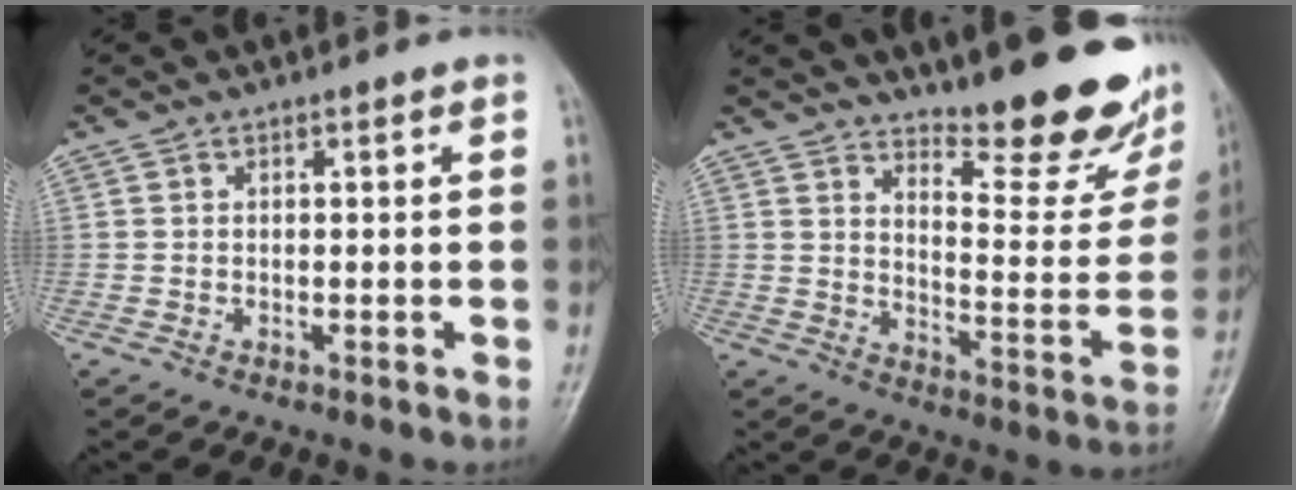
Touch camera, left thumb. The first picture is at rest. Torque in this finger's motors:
{"motor_torque": [0.12, 0.28, 0.22, -0.88, 0.16]}